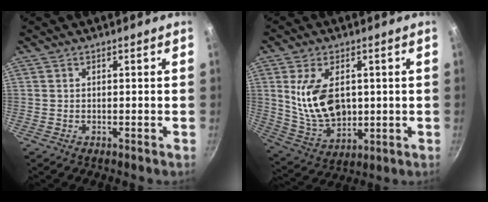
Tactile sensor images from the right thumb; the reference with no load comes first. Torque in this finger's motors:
{"motor_torque": [-0.40, 1.20, 1.25, 0.27, 0.11]}